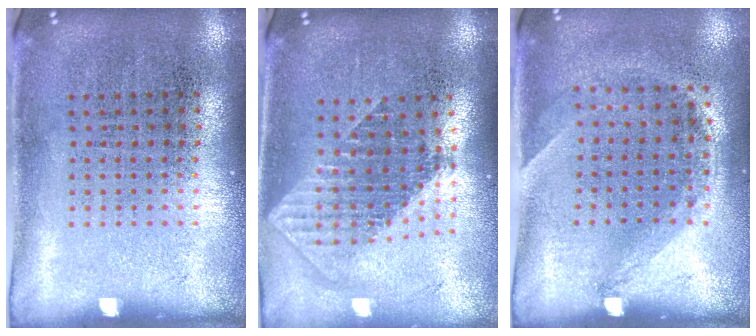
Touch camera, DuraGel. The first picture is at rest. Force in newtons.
{"total": 1.9, "press": 1.5, "slide": 1.1}
{"total": 1.4, "press": 1.0, "slide": 1.0}